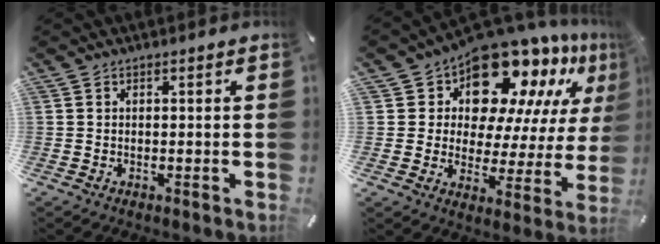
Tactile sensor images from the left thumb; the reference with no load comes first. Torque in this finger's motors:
{"motor_torque": [2.53, 2.48, 2.08, -0.69, 0.16]}